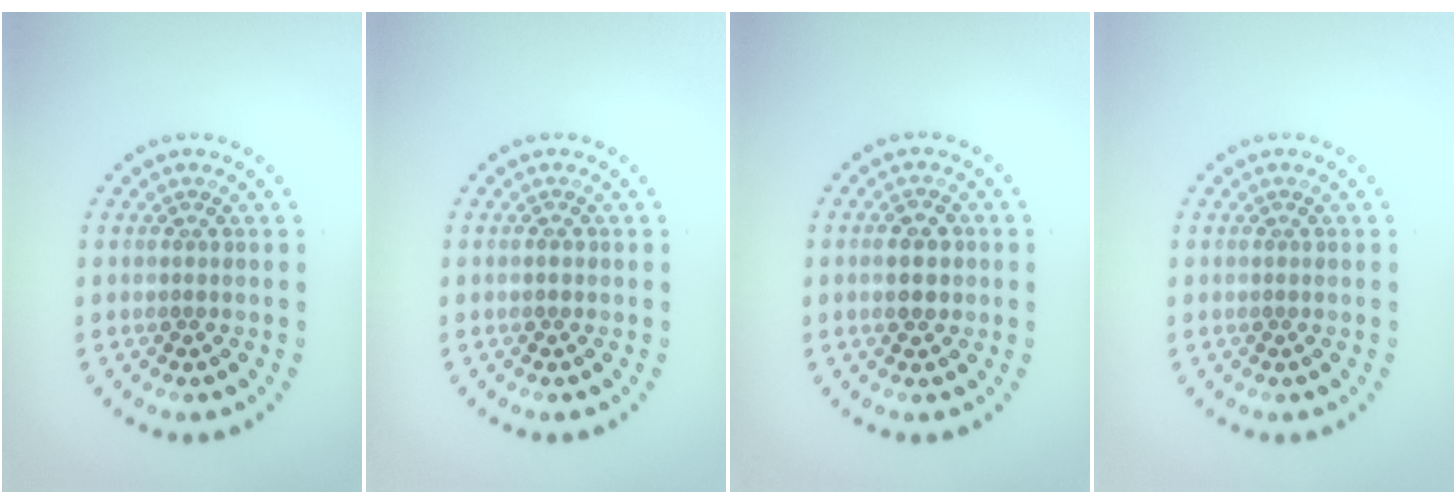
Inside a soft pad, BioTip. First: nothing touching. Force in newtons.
{"total": 0.8, "press": 0.8, "slide": 0.1}
{"total": 2.5, "press": 2.5, "slide": 0.1}
{"total": 0.0}